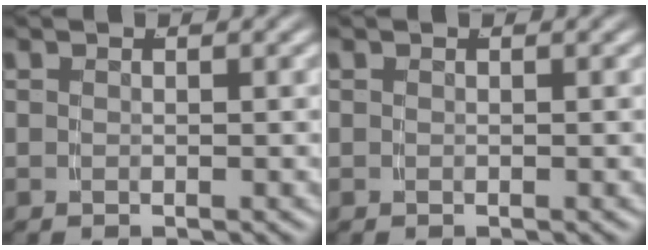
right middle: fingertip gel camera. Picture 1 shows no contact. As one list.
[{"total": 0.0}]